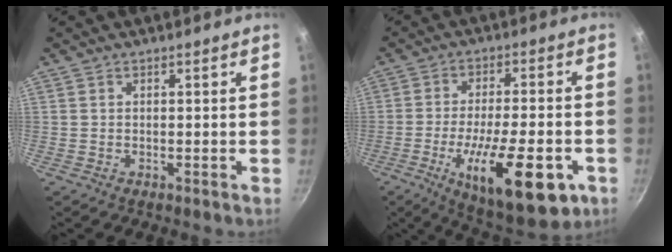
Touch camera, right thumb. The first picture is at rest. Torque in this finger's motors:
{"motor_torque": [-0.16, 0.69, 1.61, -0.35, 0.19]}